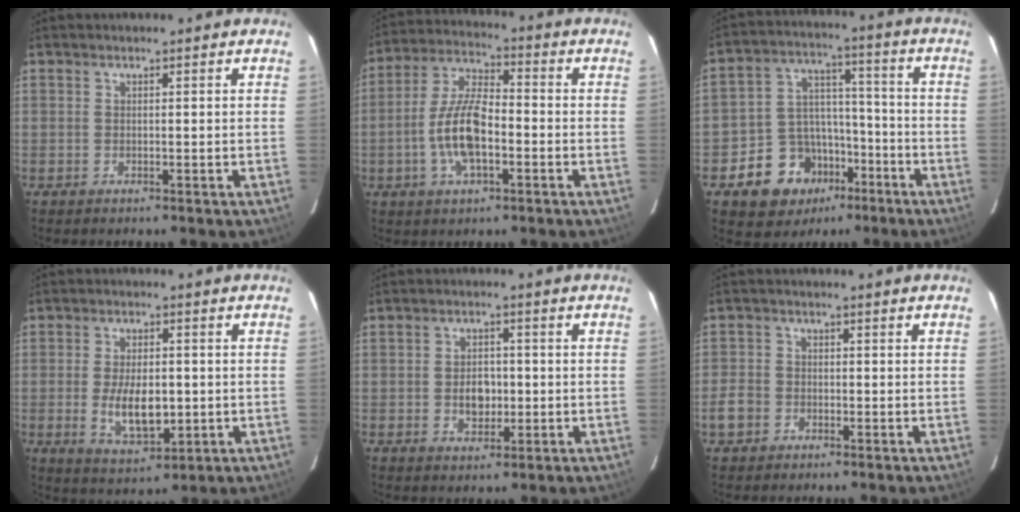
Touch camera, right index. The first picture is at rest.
{"total": 11.4, "force": [-3.2, 4.7, 9.9], "torque": [-0.207, 0.007, -0.062]}
{"total": 10.1, "force": [-5.4, 8.2, 2.5], "torque": [-0.065, 0.037, -0.072]}
{"total": 9.1, "force": [-1.3, 4.6, 7.8], "torque": [-0.151, -0.012, -0.014]}
{"total": 5.0, "force": [-0.8, 3.6, 3.4], "torque": [-0.061, 0.005, -0.009]}
{"total": 4.3, "force": [-2.0, 3.6, 1.3], "torque": [-0.031, 0.009, -0.036]}